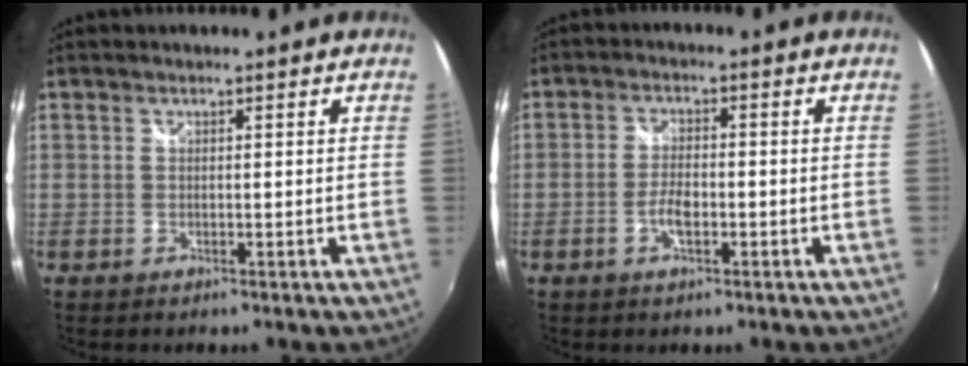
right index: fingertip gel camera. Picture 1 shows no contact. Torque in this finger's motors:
{"motor_torque": [0.12, 0.06, 0.03, 0.02]}